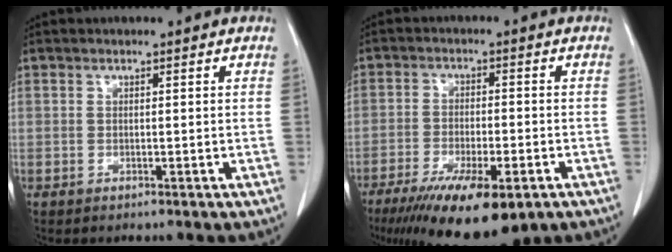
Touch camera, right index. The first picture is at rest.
{"total": 14.2, "force": [-9.1, 3.6, 10.3], "torque": [-0.166, -0.029, -0.139]}